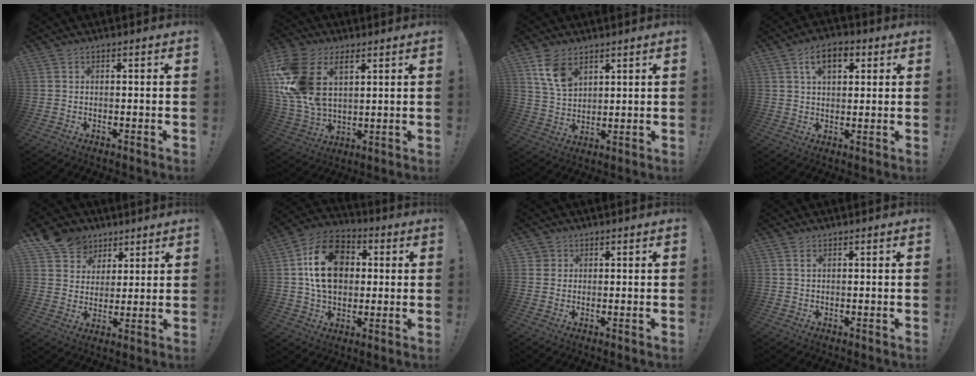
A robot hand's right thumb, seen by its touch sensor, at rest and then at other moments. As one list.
[{"total": 18.8, "force": [7.4, 12.2, 12.3], "torque": [-0.255, -0.031, 0.137]}, {"total": 9.4, "force": [5.4, 5.7, 5.1], "torque": [-0.092, -0.020, 0.107]}, {"total": 8.3, "force": [3.5, 4.8, 5.8], "torque": [-0.085, 0.003, 0.060]}, {"total": 10.9, "force": [6.6, 8.4, 2.3], "torque": [-0.031, -0.044, 0.132]}, {"total": 19.0, "force": [3.4, 14.1, 12.2], "torque": [-0.188, 0.004, 0.063]}, {"total": 2.3, "force": [0.9, 2.0, 0.2], "torque": [-0.001, -0.004, 0.016]}, {"total": 1.0, "force": [0.5, 0.4, 0.7], "torque": [-0.007, -0.003, 0.008]}]